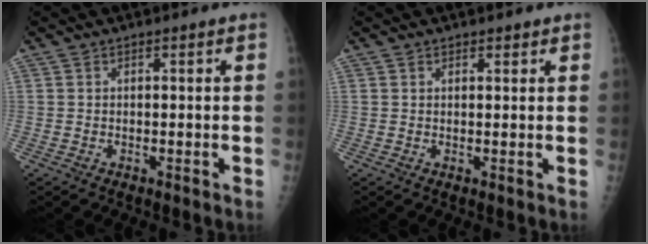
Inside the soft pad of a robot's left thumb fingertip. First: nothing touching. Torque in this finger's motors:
{"motor_torque": [-0.47, 0.17, -0.44, -0.06, 0.01]}